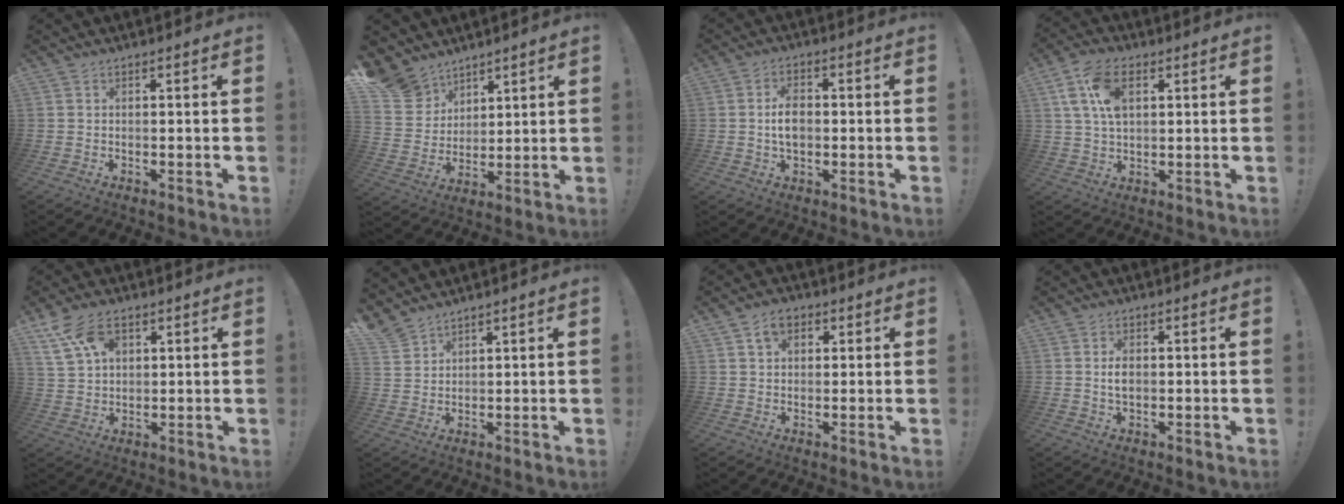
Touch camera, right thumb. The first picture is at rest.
{"total": 10.2, "force": [7.6, 6.6, 1.3], "torque": [-0.029, -0.060, 0.154]}
{"total": 6.2, "force": [-0.4, 3.9, 4.8], "torque": [-0.076, 0.002, -0.011]}
{"total": 12.6, "force": [4.0, 7.4, 9.3], "torque": [-0.189, 0.003, 0.076]}
{"total": 10.6, "force": [5.1, 6.9, 6.2], "torque": [-0.119, -0.011, 0.100]}
{"total": 4.3, "force": [3.9, 1.6, 0.9], "torque": [-0.028, -0.020, 0.077]}
{"total": 5.4, "force": [2.3, 3.9, 2.9], "torque": [-0.046, 0.002, 0.043]}
{"total": 3.6, "force": [0.2, 2.2, 2.9], "torque": [-0.041, -0.005, -0.003]}